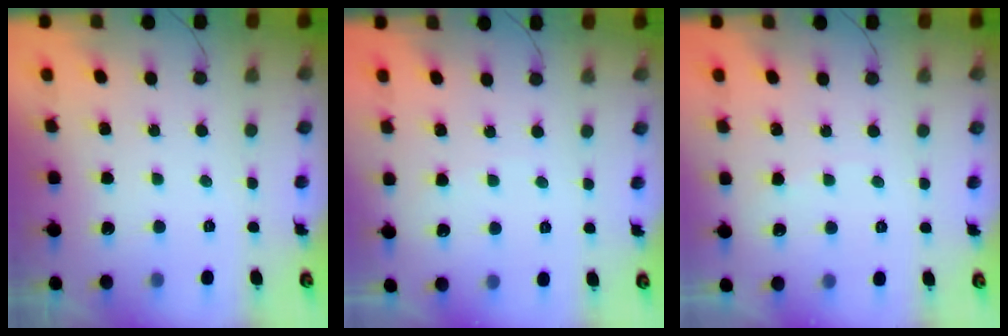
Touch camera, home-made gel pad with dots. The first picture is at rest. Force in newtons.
{"total": 2.7, "press": 2.7, "slide": 0.3}
{"total": 2.7, "press": 2.6, "slide": 0.4}